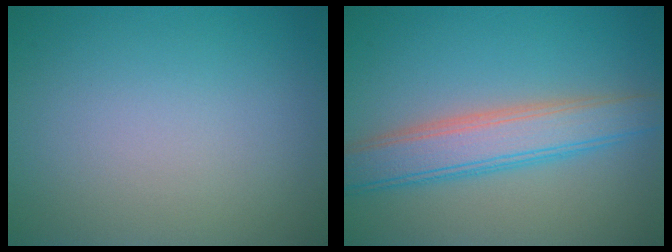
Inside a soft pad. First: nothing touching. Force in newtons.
{"total": 5.1, "press": 5.1, "slide": 0.3}